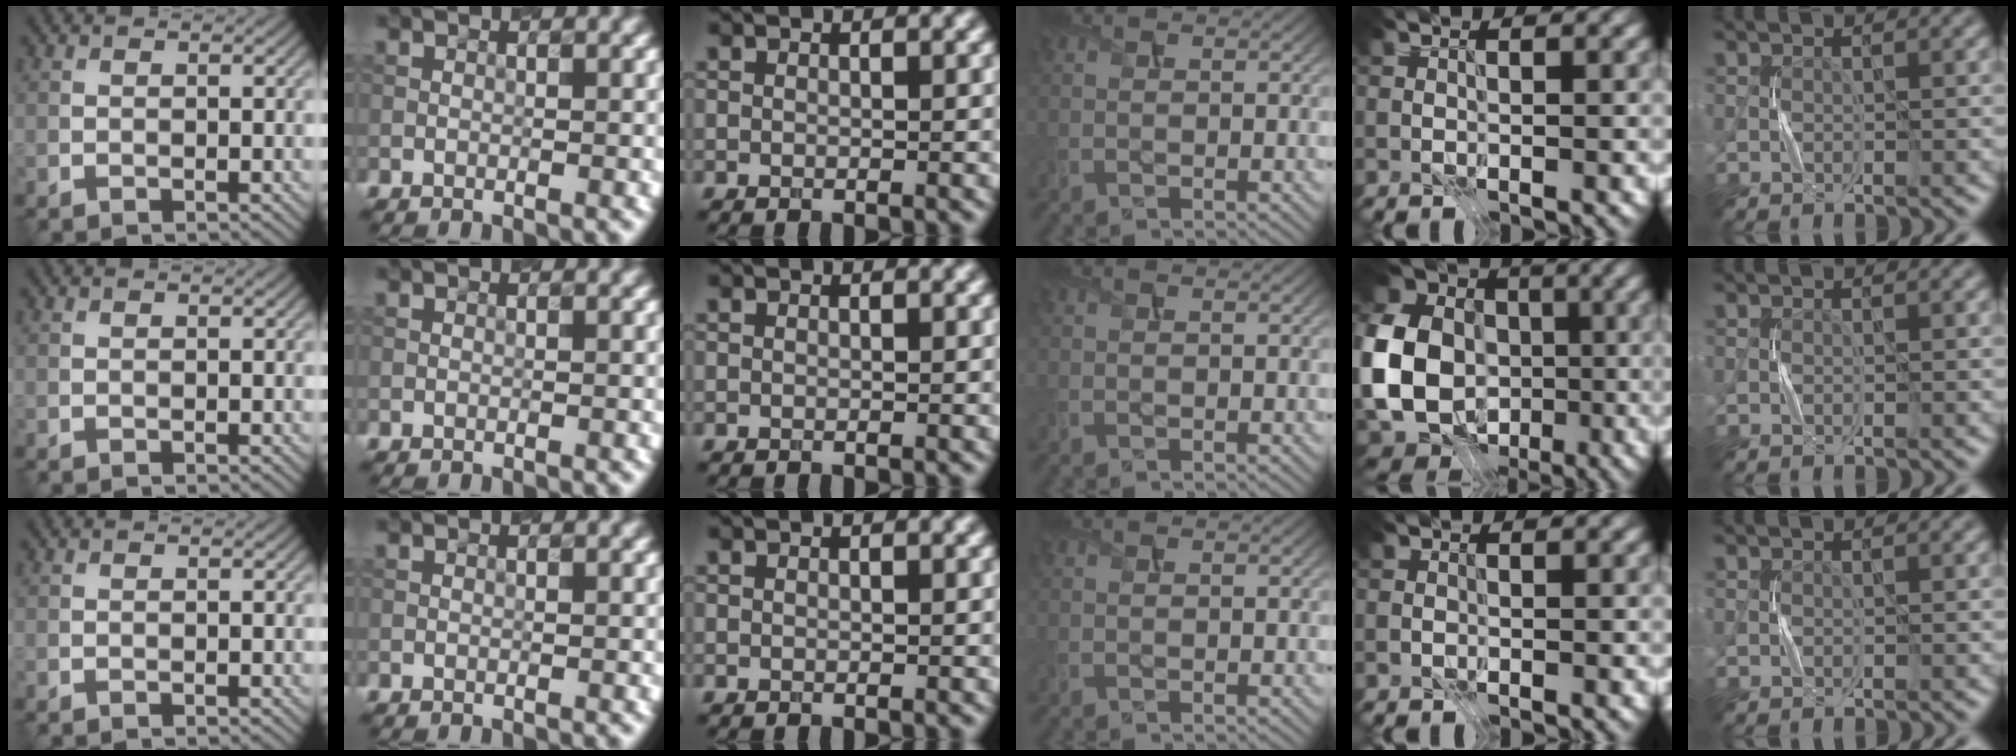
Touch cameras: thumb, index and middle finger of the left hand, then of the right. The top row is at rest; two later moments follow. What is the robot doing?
{"motion": "press", "object": "sticker"}